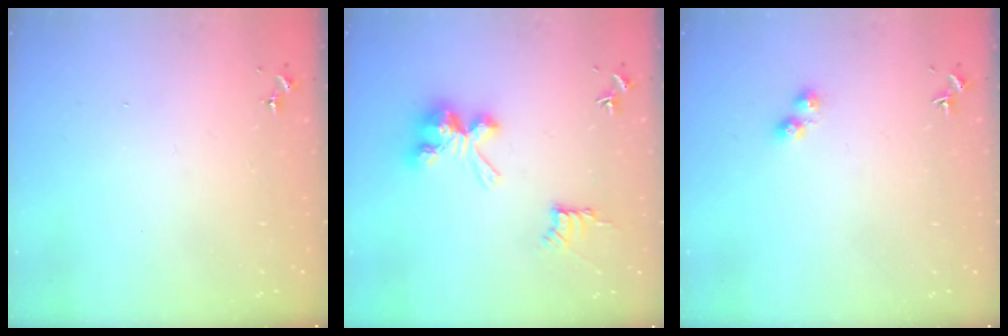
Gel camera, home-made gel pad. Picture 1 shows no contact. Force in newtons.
{"total": 9.4, "press": 9.4, "slide": 0.2}
{"total": 2.2, "press": 2.2, "slide": 0.6}